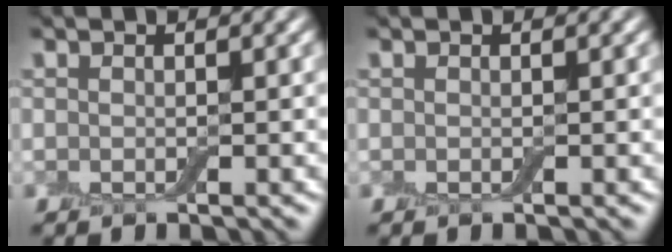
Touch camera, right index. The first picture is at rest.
{"total": 0.0}